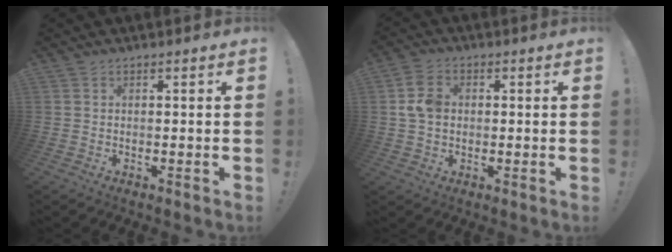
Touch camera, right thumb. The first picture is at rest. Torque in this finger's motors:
{"motor_torque": [0.13, 0.17, 0.54, 0.02, 0.07]}